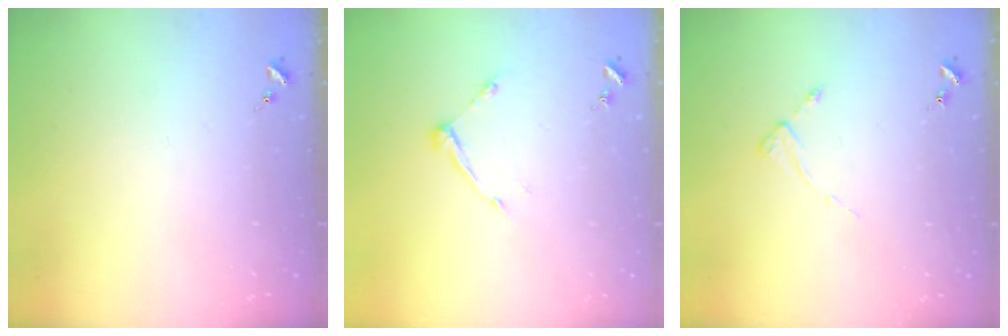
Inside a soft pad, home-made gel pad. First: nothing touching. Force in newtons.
{"total": 7.3, "press": 7.3, "slide": 0.5}
{"total": 2.0, "press": 2.0, "slide": 0.3}